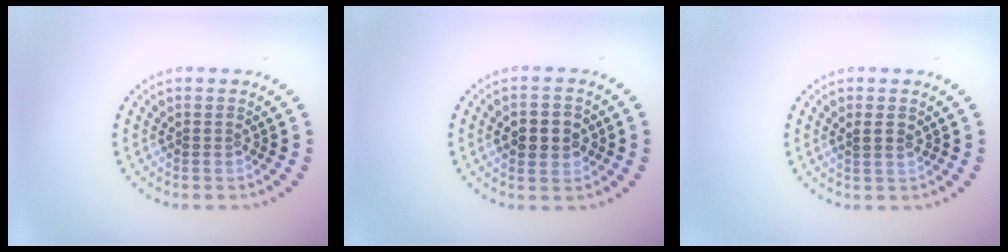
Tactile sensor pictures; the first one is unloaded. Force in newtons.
{"total": 3.2, "press": 3.2, "slide": 0.1}
{"total": 1.1, "press": 0.9, "slide": 0.7}